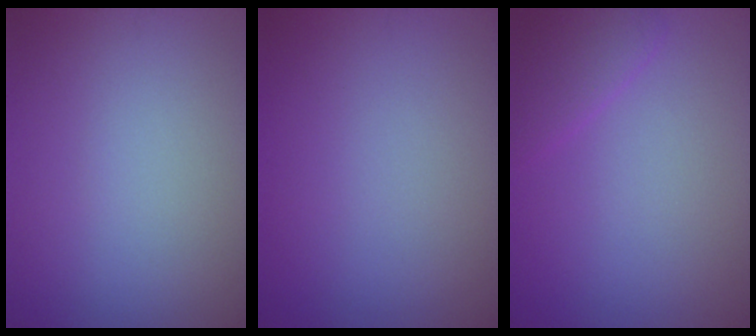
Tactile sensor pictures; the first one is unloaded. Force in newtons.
{"total": 0.0}
{"total": 1.7, "press": 1.7, "slide": 0.1}